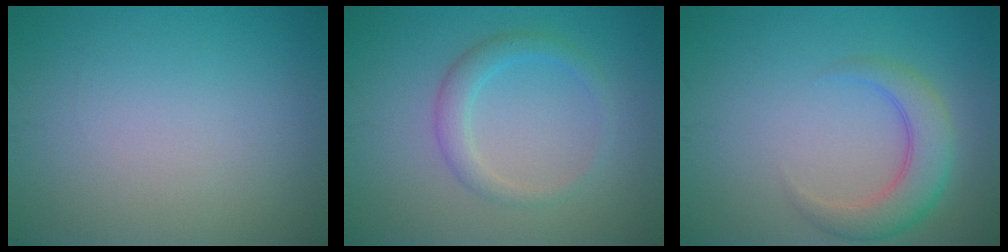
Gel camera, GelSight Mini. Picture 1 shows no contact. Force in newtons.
{"total": 2.5, "press": 2.5, "slide": 0.1}
{"total": 4.1, "press": 4.1, "slide": 0.3}